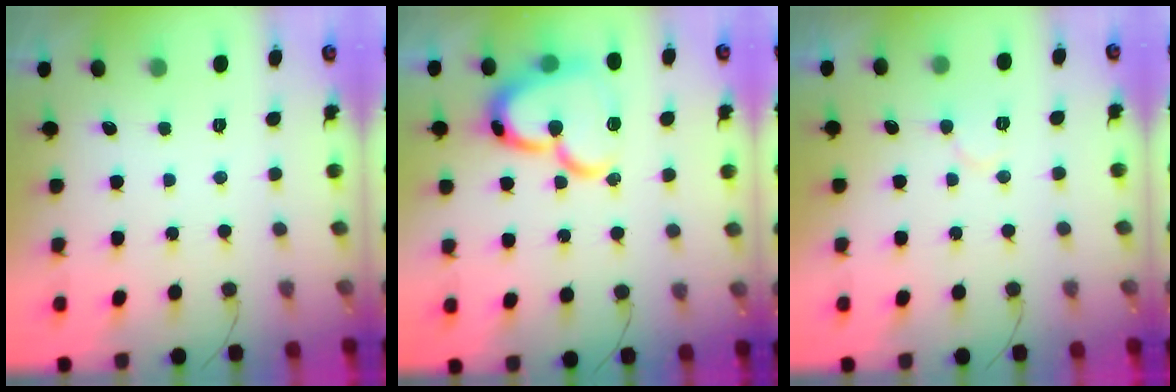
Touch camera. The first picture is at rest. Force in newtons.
{"total": 20.4, "press": 20.2, "slide": 2.2}
{"total": 6.7, "press": 6.7, "slide": 0.8}